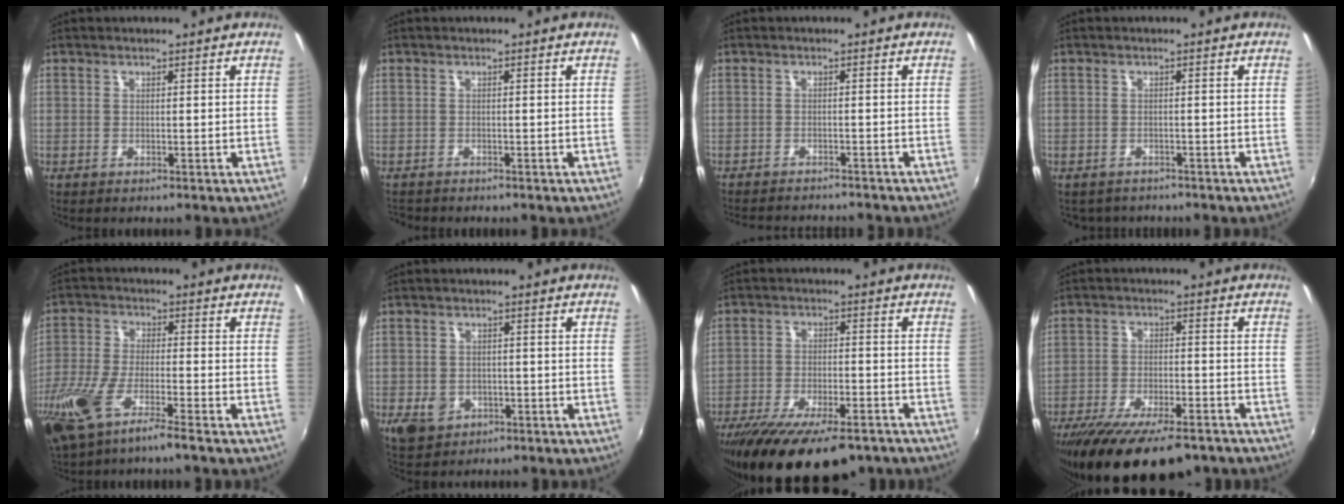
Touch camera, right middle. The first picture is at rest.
{"total": 1.9, "force": [-1.8, 0.6, 0.3], "torque": [-0.012, -0.009, -0.031]}
{"total": 8.8, "force": [-8.1, 1.8, 3.0], "torque": [-0.074, -0.013, -0.117]}
{"total": 3.1, "force": [-2.6, 1.6, 0.3], "torque": [-0.014, -0.010, -0.040]}
{"total": 14.8, "force": [-9.4, 3.0, 11.0], "torque": [-0.244, -0.045, -0.182]}
{"total": 6.2, "force": [-2.4, 4.9, 2.9], "torque": [-0.070, -0.003, -0.033]}
{"total": 20.8, "force": [-15.2, 7.1, 12.2], "torque": [-0.236, -0.049, -0.229]}
{"total": 19.4, "force": [-14.6, 6.1, 11.2], "torque": [-0.219, -0.049, -0.222]}